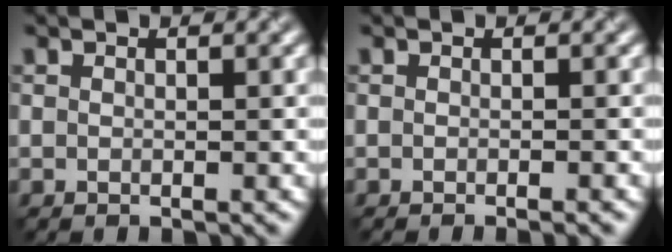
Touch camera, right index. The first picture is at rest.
{"total": 1.7, "force": [-0.7, 0.7, 1.4], "torque": [-0.002, 0.002, -0.016]}